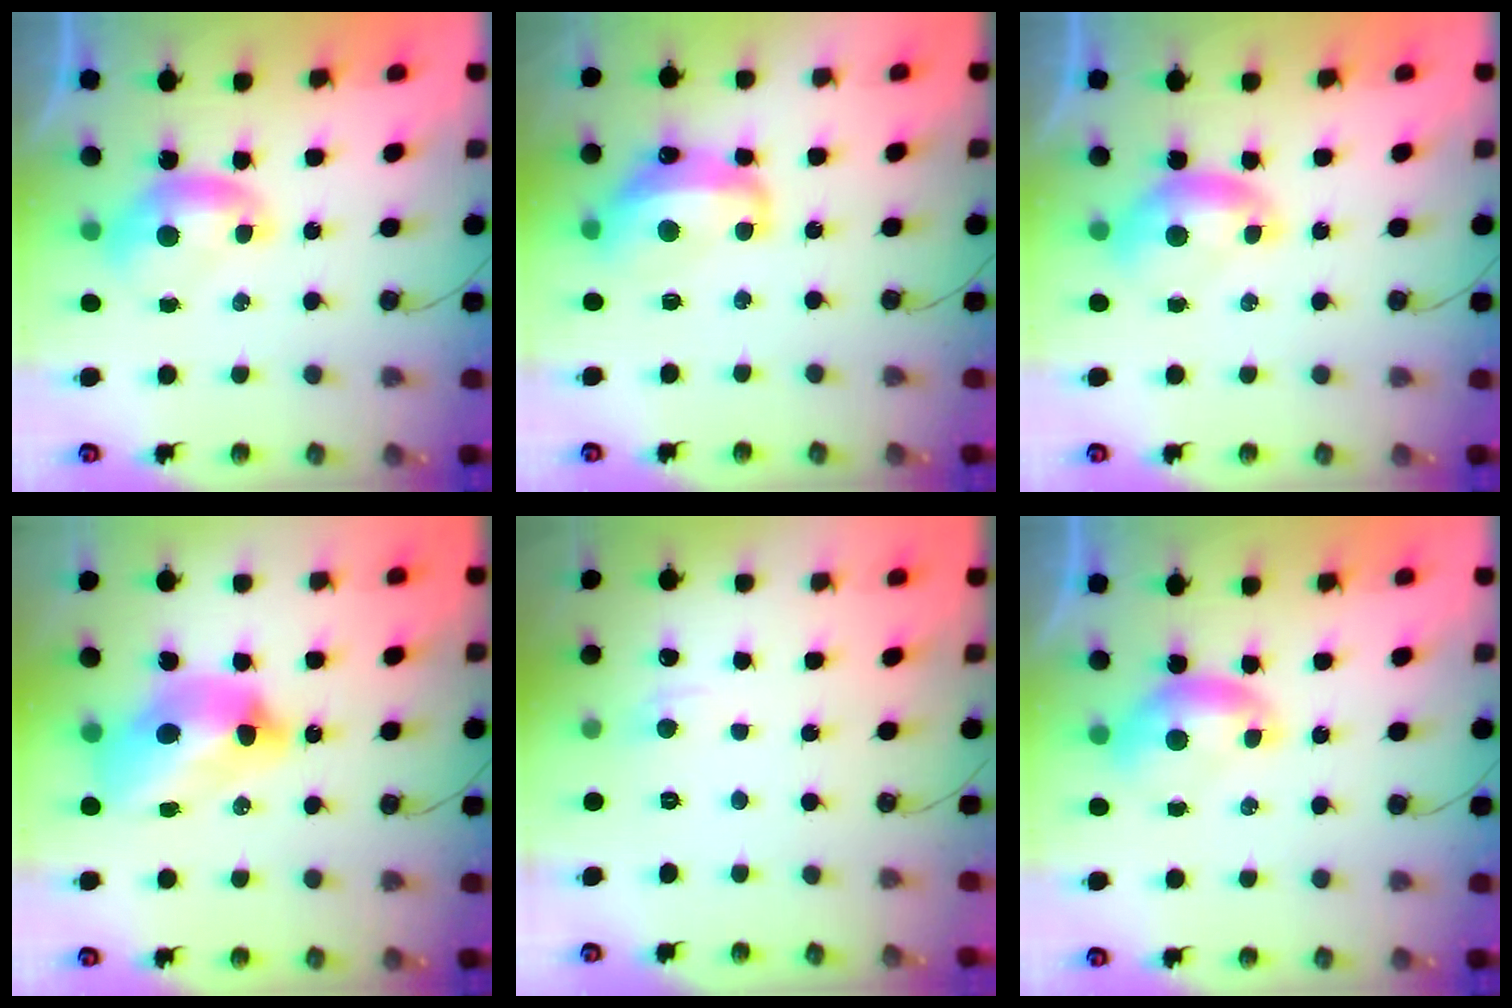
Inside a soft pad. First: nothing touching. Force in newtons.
{"total": 8.1, "press": 8.0, "slide": 1.1}
{"total": 0.0}
{"total": 12.7, "press": 12.7, "slide": 1.3}
{"total": 0.6, "press": 0.6, "slide": 0.2}
{"total": 0.0}